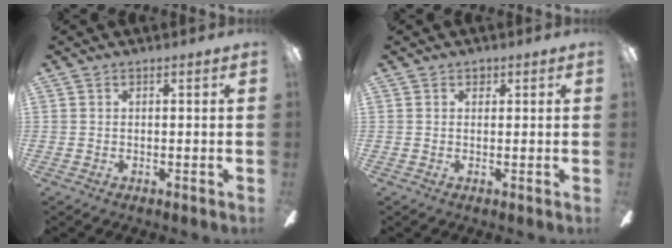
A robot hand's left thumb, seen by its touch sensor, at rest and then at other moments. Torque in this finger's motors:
{"motor_torque": [0.14, -0.02, 0.29, -0.04, 0.00]}